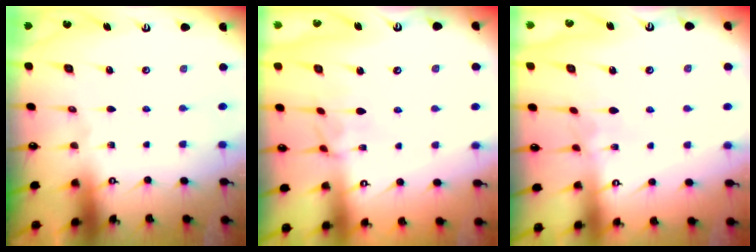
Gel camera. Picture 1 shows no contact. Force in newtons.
{"total": 3.4, "press": 3.4, "slide": 0.4}
{"total": 2.7, "press": 2.7, "slide": 0.2}